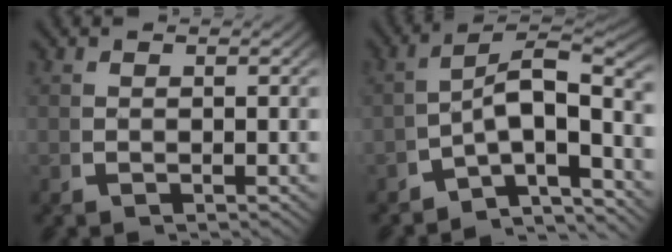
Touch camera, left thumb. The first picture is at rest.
{"total": 11.8, "force": [-2.4, 7.7, 8.7], "torque": [-0.131, -0.034, -0.038]}